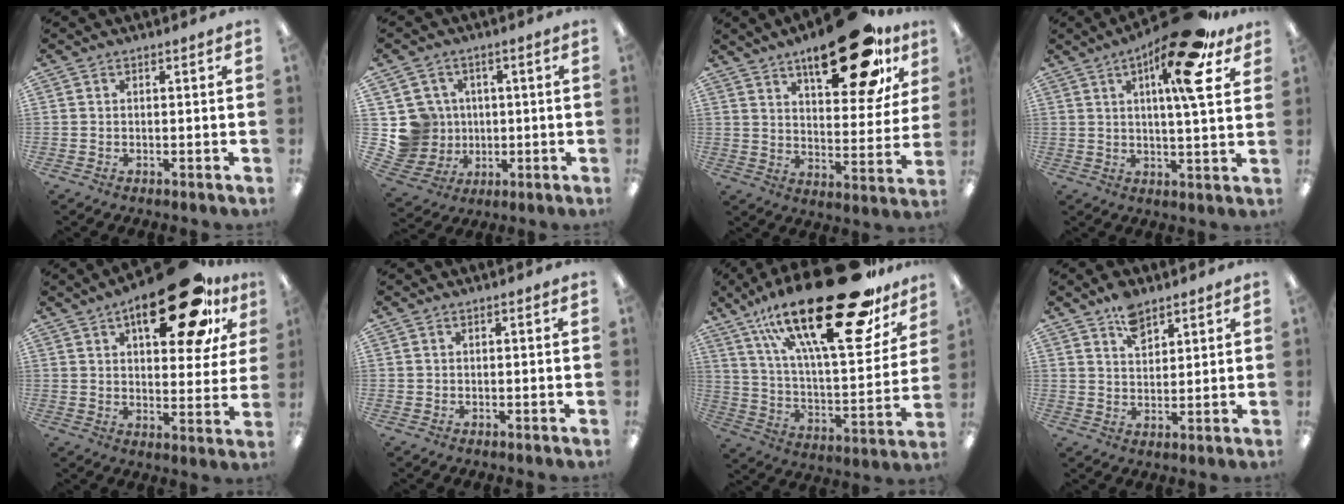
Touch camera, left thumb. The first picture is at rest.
{"total": 10.0, "force": [0.9, 9.8, 1.5], "torque": [-0.058, 0.002, 0.031]}
{"total": 22.5, "force": [13.8, 8.9, 15.4], "torque": [-0.208, -0.072, 0.216]}
{"total": 16.6, "force": [9.3, 3.3, 13.4], "torque": [-0.210, -0.039, 0.135]}
{"total": 22.3, "force": [11.8, 9.6, 16.3], "torque": [-0.213, -0.053, 0.181]}
{"total": 0.0}
{"total": 32.6, "force": [20.4, 10.1, 23.4], "torque": [-0.385, -0.125, 0.331]}
{"total": 6.5, "force": [4.5, 3.4, 3.1], "torque": [-0.043, -0.019, 0.079]}